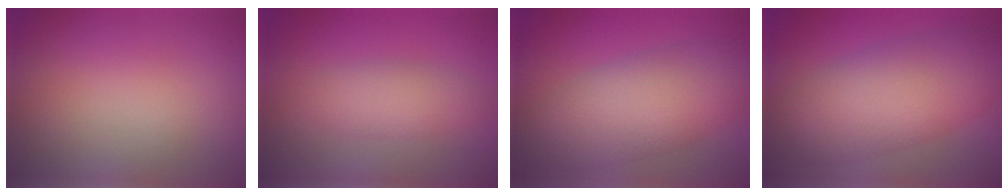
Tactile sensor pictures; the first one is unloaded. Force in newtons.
{"total": 2.7, "press": 2.7, "slide": 0.1}
{"total": 7.5, "press": 7.5, "slide": 0.3}
{"total": 8.6, "press": 8.6, "slide": 0.4}